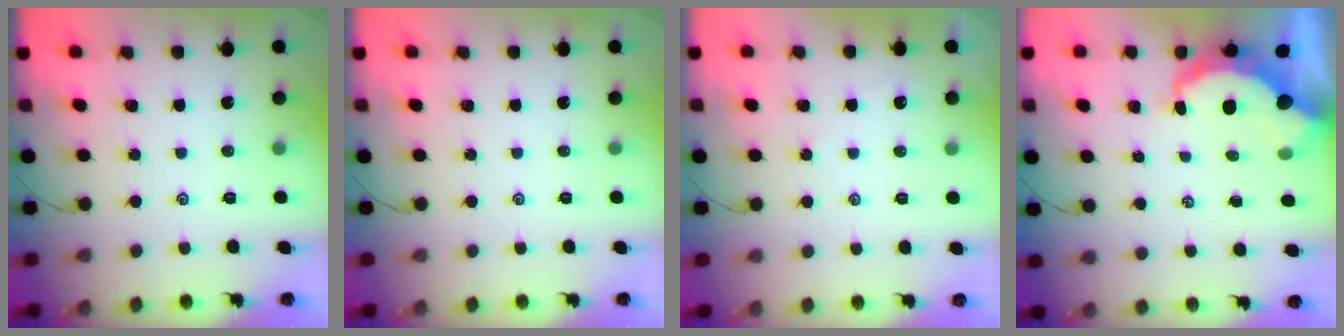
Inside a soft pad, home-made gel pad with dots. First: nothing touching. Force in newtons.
{"total": 0.0}
{"total": 1.7, "press": 1.6, "slide": 0.4}
{"total": 7.9, "press": 7.8, "slide": 1.0}